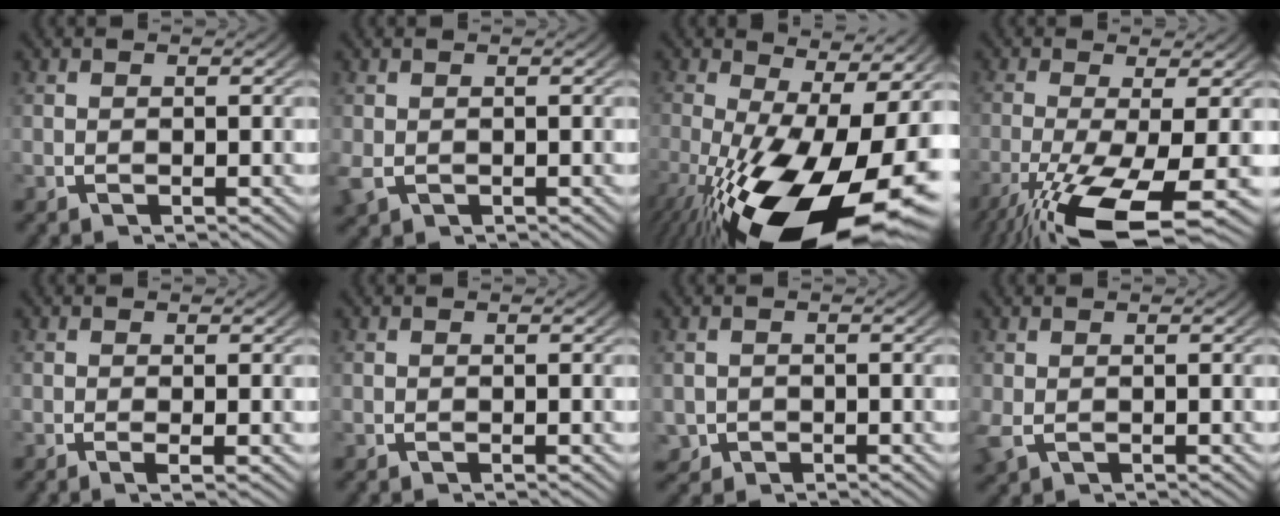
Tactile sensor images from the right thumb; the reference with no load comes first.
{"total": 1.2, "force": [-0.1, 1.0, 0.6], "torque": [-0.019, -0.005, 0.005]}
{"total": 18.3, "force": [-4.1, 9.8, 14.9], "torque": [-0.249, -0.073, -0.024]}
{"total": 9.6, "force": [-3.9, 3.9, 7.9], "torque": [-0.161, -0.038, -0.039]}
{"total": 0.9, "force": [0.0, 0.1, 0.9], "torque": [-0.016, -0.001, -0.003]}
{"total": 0.0}
{"total": 2.3, "force": [-0.6, 2.1, 0.5], "torque": [-0.019, -0.018, -0.001]}
{"total": 1.1, "force": [0.1, 0.8, 0.7], "torque": [-0.022, -0.004, 0.008]}